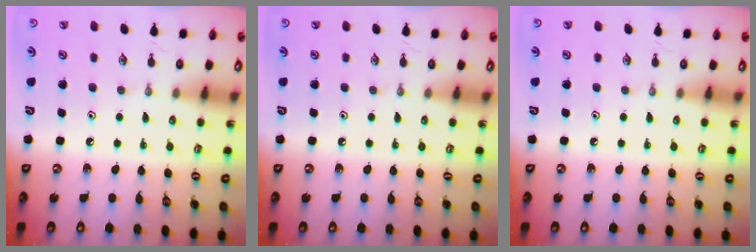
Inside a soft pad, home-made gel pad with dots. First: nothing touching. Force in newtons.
{"total": 0.0}
{"total": 0.0}